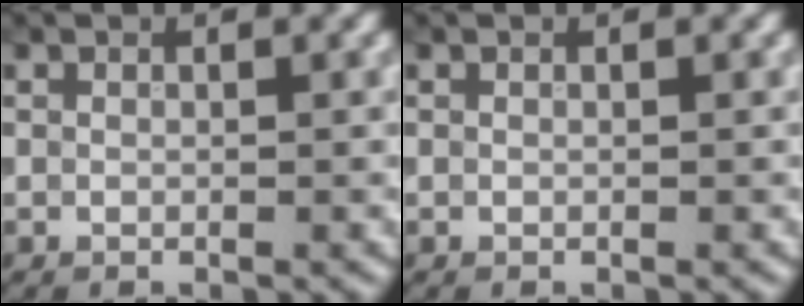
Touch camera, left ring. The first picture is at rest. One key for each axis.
{"total": 0.0}